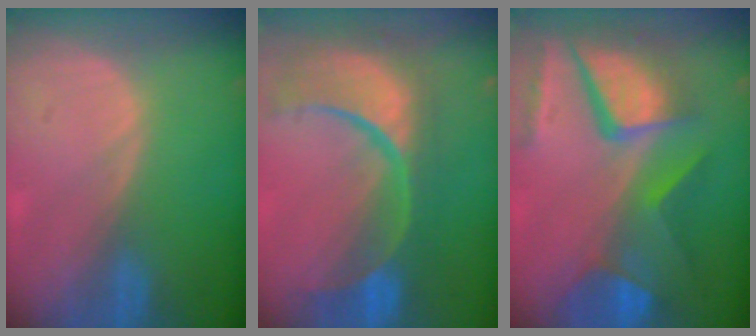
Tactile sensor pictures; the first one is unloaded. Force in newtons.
{"total": 13.7, "press": 10.8, "slide": 8.3}
{"total": 12.0, "press": 9.9, "slide": 6.8}